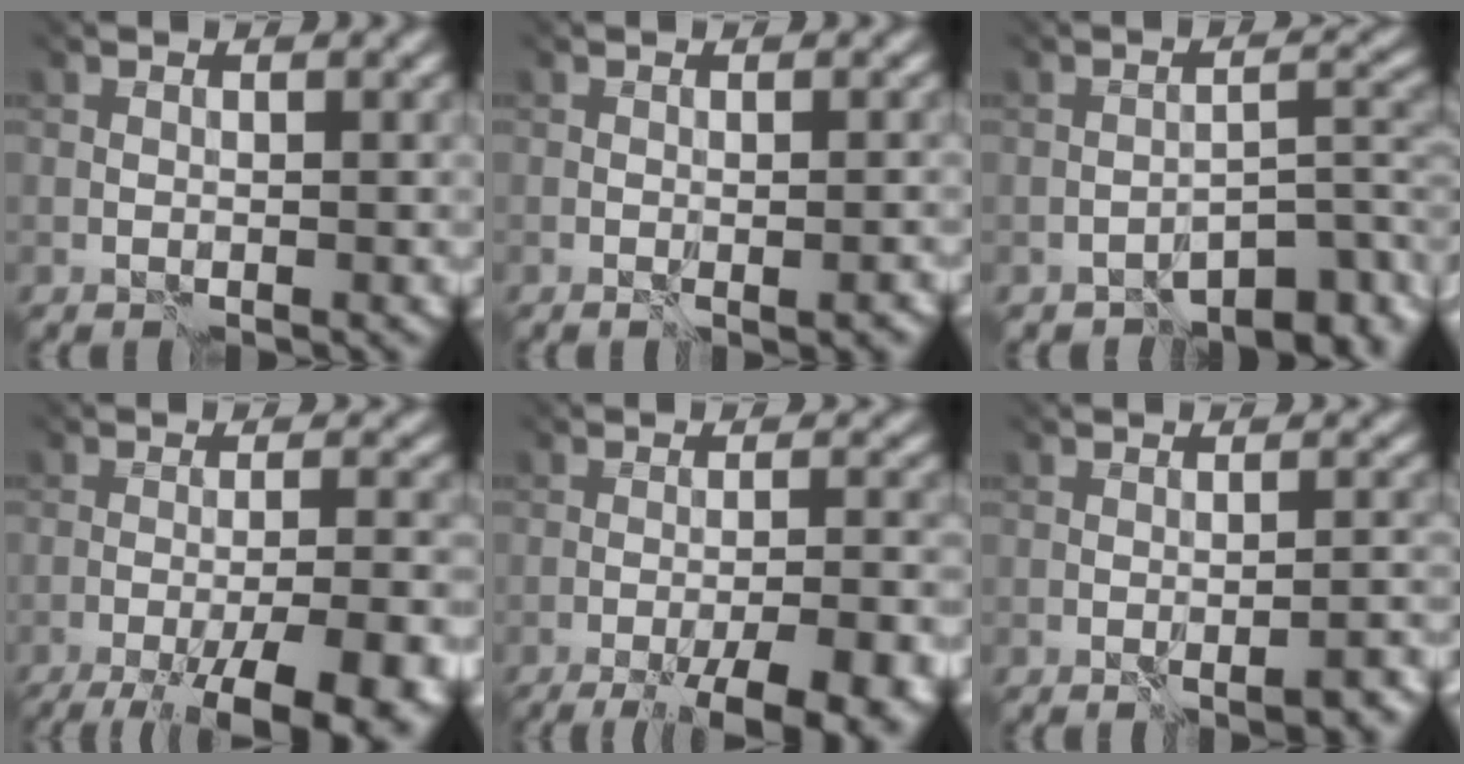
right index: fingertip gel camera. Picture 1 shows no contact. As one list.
[{"total": 0.6, "force": [-0.5, -0.3, 0.3], "torque": [-0.002, 0.000, -0.005]}, {"total": 7.0, "force": [-6.7, 1.1, 2.0], "torque": [-0.002, 0.005, -0.086]}, {"total": 13.2, "force": [-8.4, 3.6, 9.5], "torque": [-0.091, -0.002, -0.090]}, {"total": 11.0, "force": [-7.5, 2.7, 7.7], "torque": [-0.062, 0.005, -0.081]}, {"total": 2.5, "force": [-2.1, -0.3, 1.3], "torque": [-0.009, 0.002, -0.015]}]